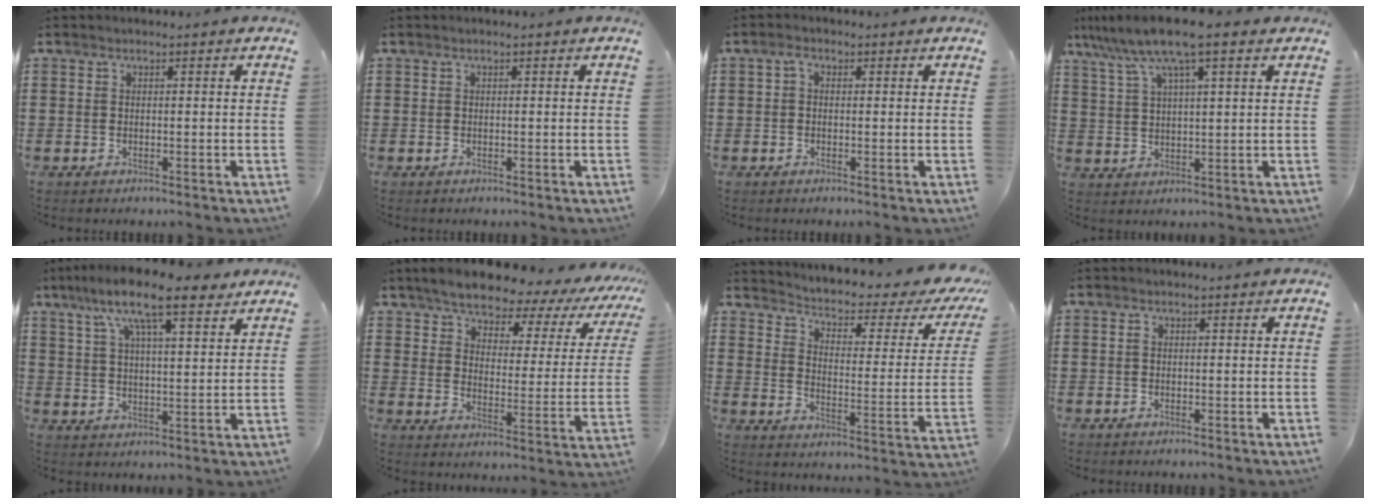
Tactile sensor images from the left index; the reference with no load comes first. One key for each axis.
{"total": 0.0}
{"total": 1.4, "fx": -0.1, "fy": 0.9, "fz": 1.0, "tx": -0.022, "ty": 0.005, "tz": -0.004}
{"total": 9.0, "fx": 6.1, "fy": 1.1, "fz": 6.6, "tx": -0.142, "ty": -0.010, "tz": 0.106}
{"total": 11.4, "fx": 8.1, "fy": 2.8, "fz": 7.6, "tx": -0.154, "ty": -0.012, "tz": 0.137}
{"total": 5.9, "fx": 5.4, "fy": 1.2, "fz": 2.1, "tx": -0.063, "ty": -0.040, "tz": 0.086}
{"total": 2.9, "fx": 1.5, "fy": 0.6, "fz": 2.3, "tx": -0.058, "ty": -0.020, "tz": 0.013}
{"total": 0.5, "fx": 0.0, "fy": 0.3, "fz": 0.4, "tx": -0.010, "ty": -0.001, "tz": 0.000}